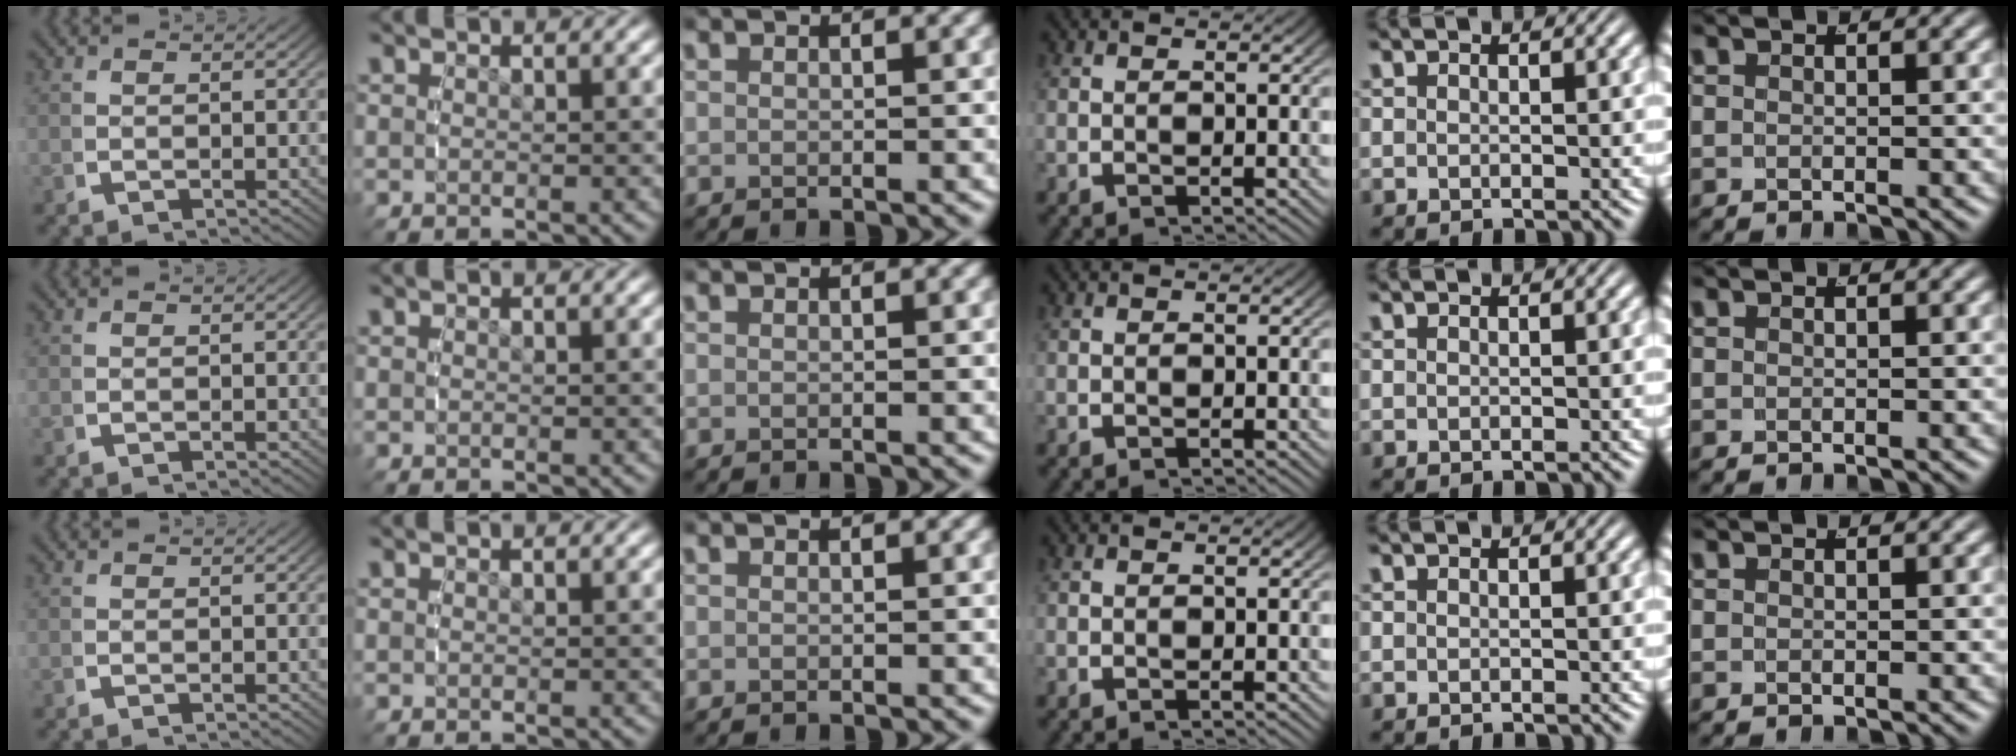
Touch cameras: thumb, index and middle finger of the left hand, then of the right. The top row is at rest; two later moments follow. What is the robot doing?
{"motion": "reach", "object": "pencil case"}